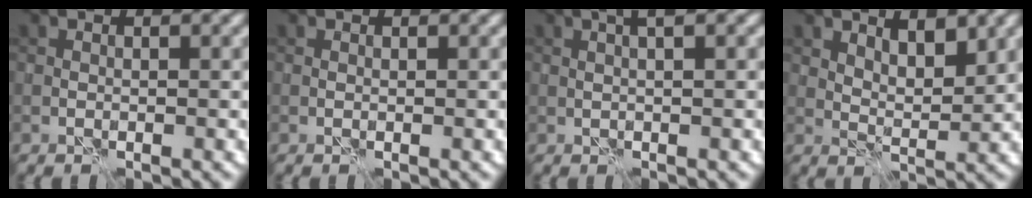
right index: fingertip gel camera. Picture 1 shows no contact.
{"total": 0.0}
{"total": 1.8, "force": [0.9, 0.1, 1.5], "torque": [-0.024, 0.000, 0.015]}
{"total": 3.1, "force": [2.0, 1.4, 1.9], "torque": [-0.033, -0.009, 0.037]}